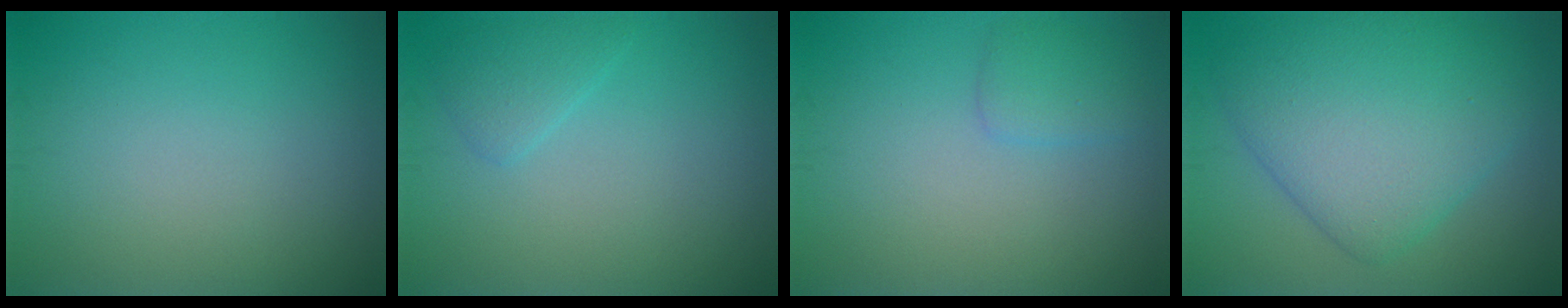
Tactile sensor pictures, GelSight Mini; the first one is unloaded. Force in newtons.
{"total": 1.6, "press": 1.6, "slide": 0.1}
{"total": 1.6, "press": 1.6, "slide": 0.1}
{"total": 8.6, "press": 8.6, "slide": 0.2}